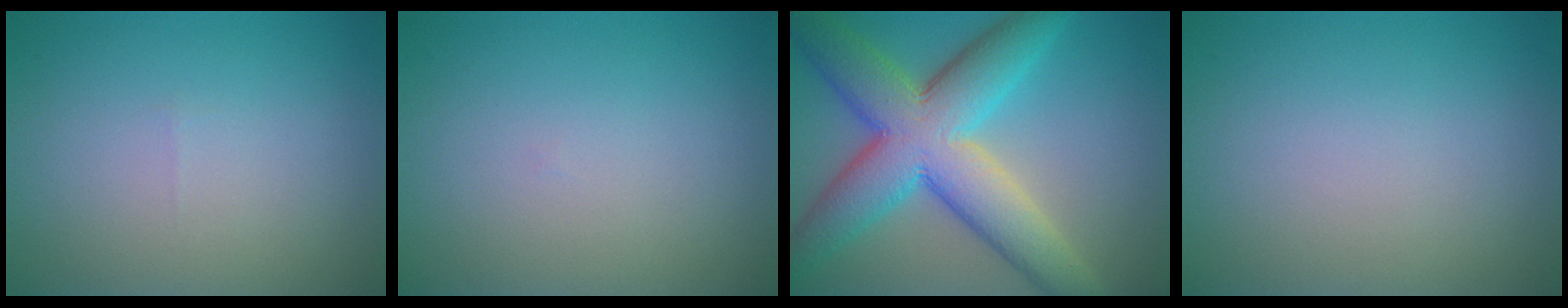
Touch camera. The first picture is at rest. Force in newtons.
{"total": 0.0}
{"total": 11.1, "press": 11.1, "slide": 0.5}
{"total": 0.0}